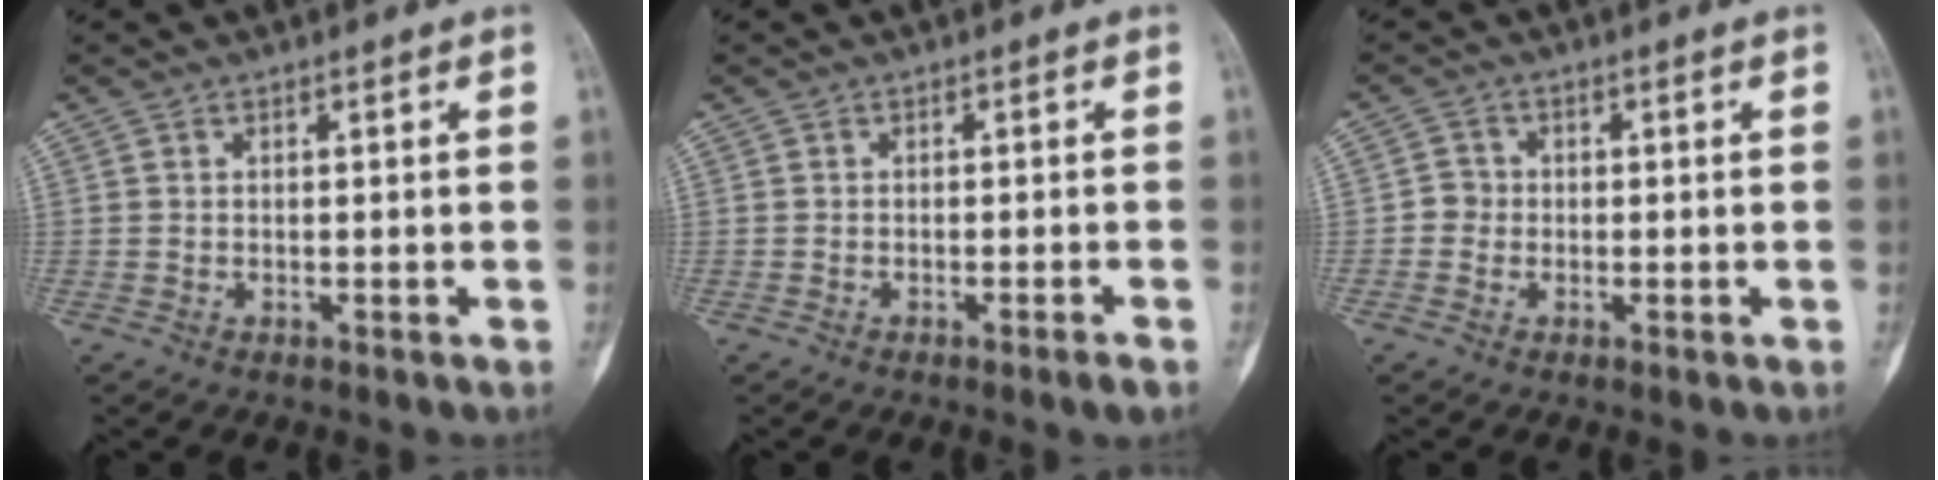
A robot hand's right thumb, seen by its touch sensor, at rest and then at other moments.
{"total": 1.6, "force": [-1.1, -0.1, 1.2], "torque": [-0.026, -0.001, -0.019]}
{"total": 2.4, "force": [-0.5, 2.3, 0.6], "torque": [0.003, 0.009, -0.018]}